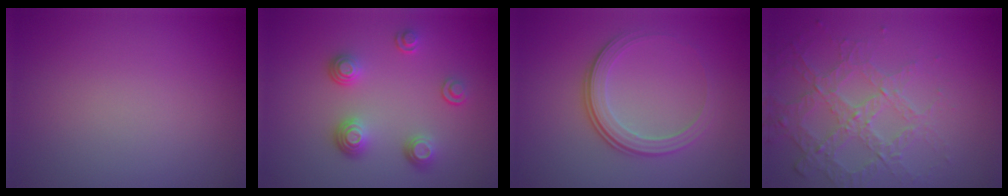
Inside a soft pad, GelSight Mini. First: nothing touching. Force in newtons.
{"total": 3.4, "press": 2.5, "slide": 2.3}
{"total": 3.7, "press": 2.8, "slide": 2.5}
{"total": 3.8, "press": 3.3, "slide": 1.9}